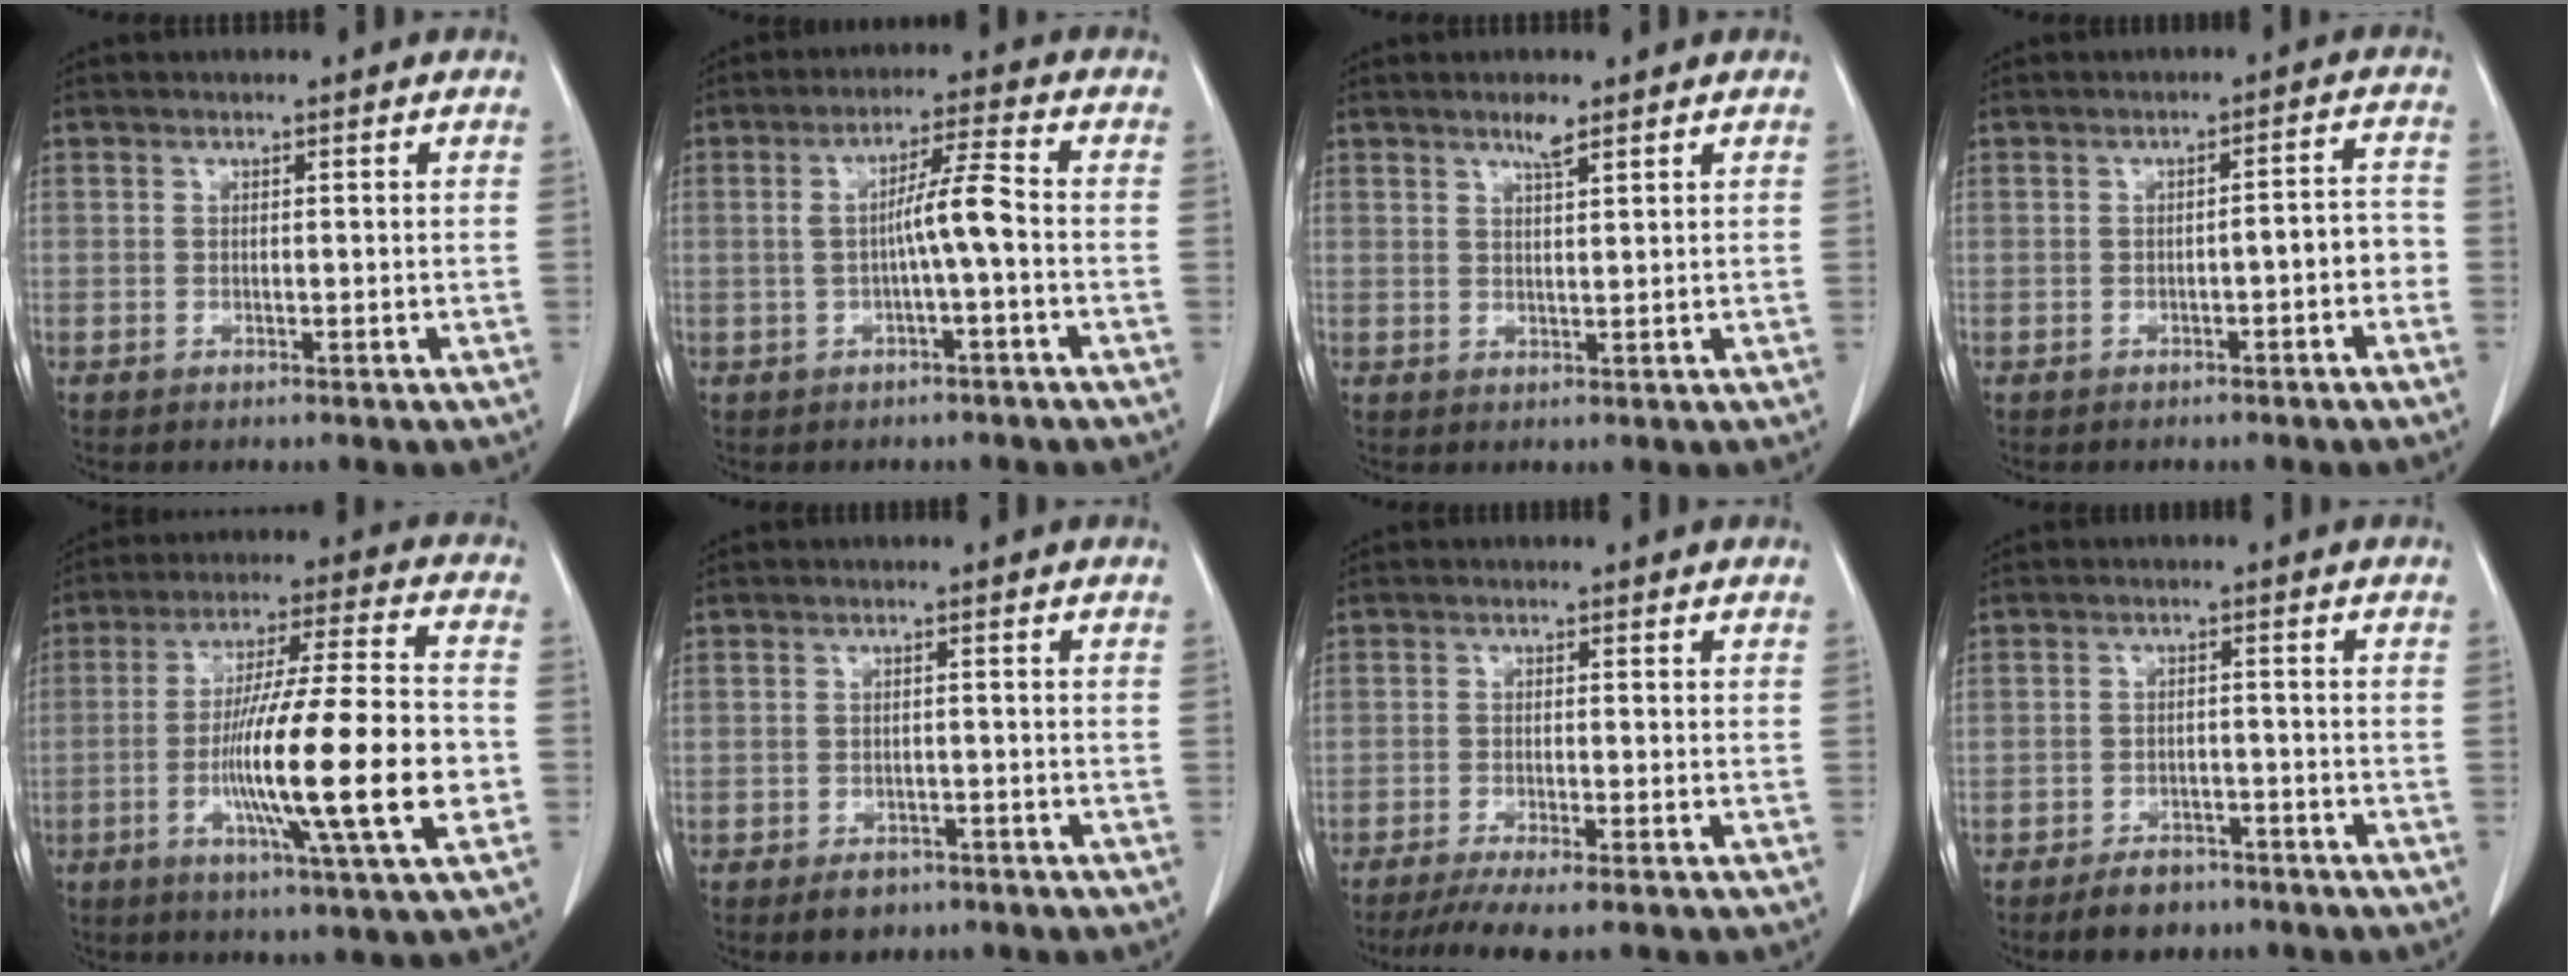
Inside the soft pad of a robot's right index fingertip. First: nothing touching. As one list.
[{"total": 5.5, "force": [-0.7, -0.2, 5.5], "torque": [-0.093, 0.013, -0.011]}, {"total": 2.4, "force": [1.8, 0.2, 1.6], "torque": [-0.032, 0.000, 0.032]}, {"total": 3.7, "force": [-1.3, 1.0, 3.4], "torque": [-0.043, 0.021, -0.015]}, {"total": 19.2, "force": [-4.2, 0.3, 18.8], "torque": [-0.309, -0.009, -0.072]}, {"total": 2.9, "force": [-1.9, 2.0, 1.0], "torque": [-0.009, 0.003, -0.020]}, {"total": 5.3, "force": [-4.0, 0.0, 3.5], "torque": [-0.054, -0.012, -0.068]}, {"total": 3.6, "force": [-2.4, 2.3, 1.4], "torque": [-0.016, 0.003, -0.028]}]